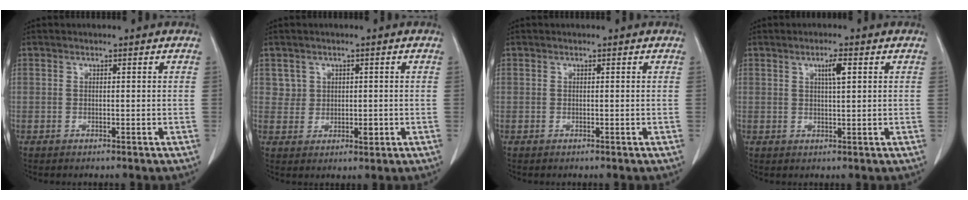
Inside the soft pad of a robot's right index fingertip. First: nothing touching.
{"total": 3.1, "force": [0.9, 2.9, 0.6], "torque": [-0.002, -0.003, 0.022]}
{"total": 0.0}
{"total": 2.8, "force": [1.1, 0.2, 2.6], "torque": [-0.043, -0.001, 0.018]}